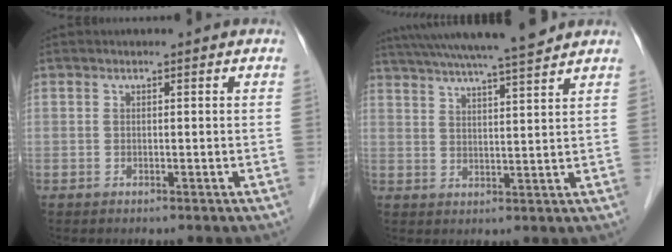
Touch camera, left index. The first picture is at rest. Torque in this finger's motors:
{"motor_torque": [0.20, -0.89, 0.95, 0.21]}